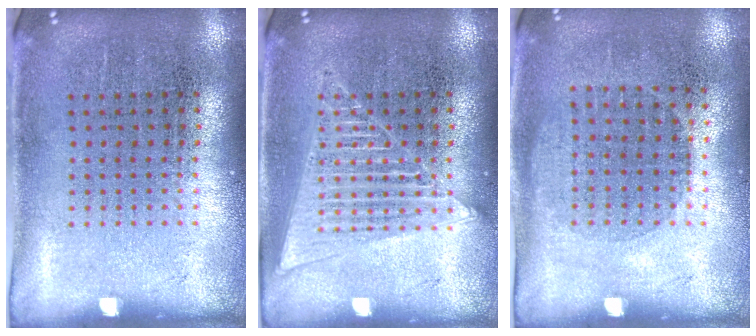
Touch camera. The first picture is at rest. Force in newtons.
{"total": 2.6, "press": 2.5, "slide": 0.3}
{"total": 1.0, "press": 0.9, "slide": 0.4}